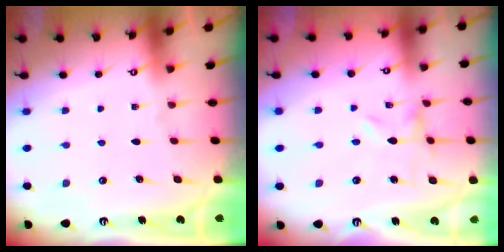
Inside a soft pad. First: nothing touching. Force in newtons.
{"total": 0.0}